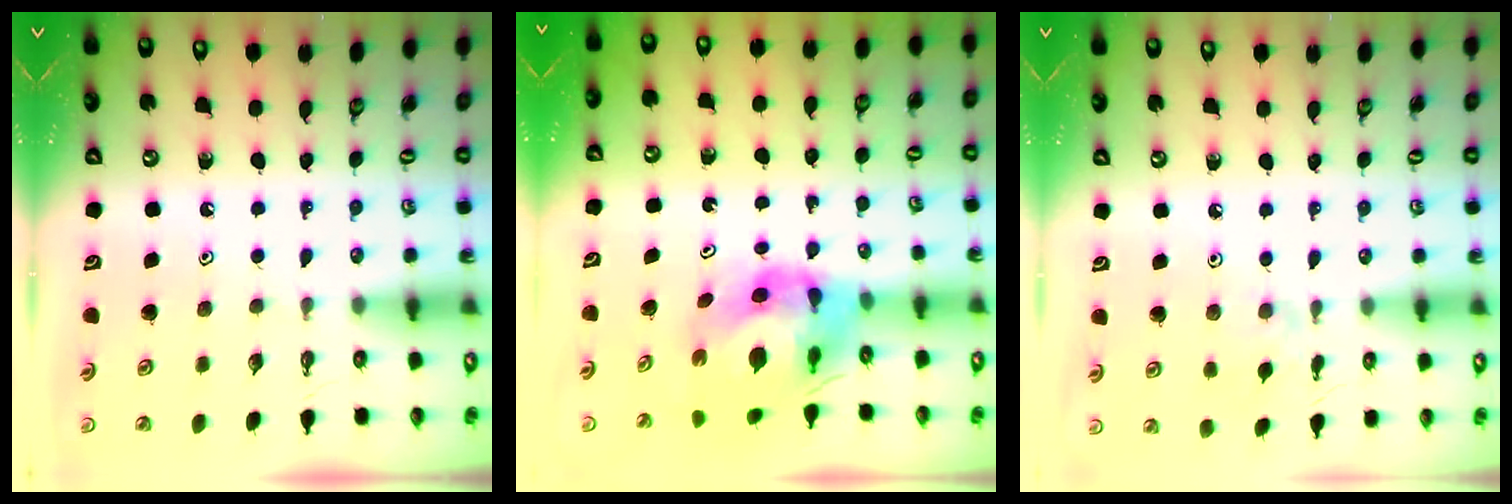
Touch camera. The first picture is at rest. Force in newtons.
{"total": 9.1, "press": 9.1, "slide": 0.9}
{"total": 2.5, "press": 2.5, "slide": 0.5}